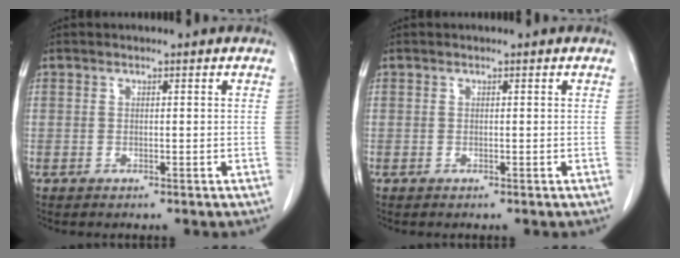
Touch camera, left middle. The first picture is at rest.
{"total": 0.0}